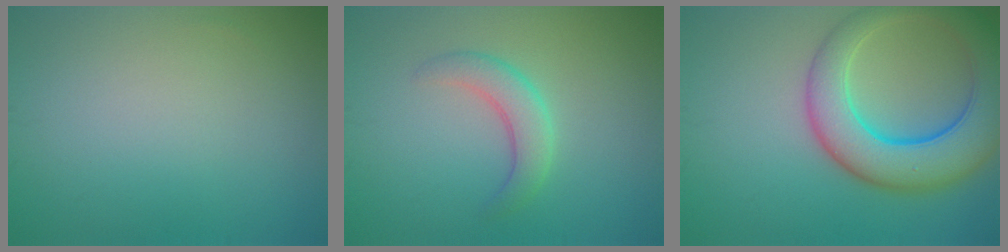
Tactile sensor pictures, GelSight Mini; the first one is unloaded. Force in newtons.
{"total": 2.9, "press": 2.9, "slide": 0.2}
{"total": 8.9, "press": 8.9, "slide": 0.4}